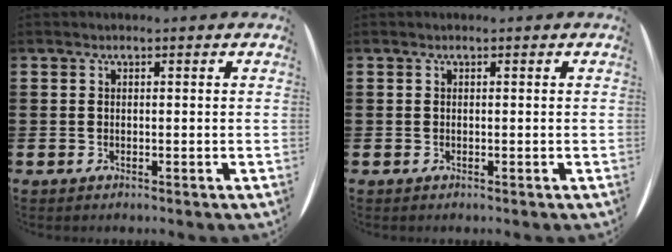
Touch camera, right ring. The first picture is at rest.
{"total": 0.0}